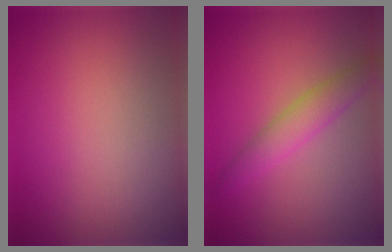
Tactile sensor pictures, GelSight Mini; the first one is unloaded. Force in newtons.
{"total": 2.9, "press": 2.8, "slide": 0.1}